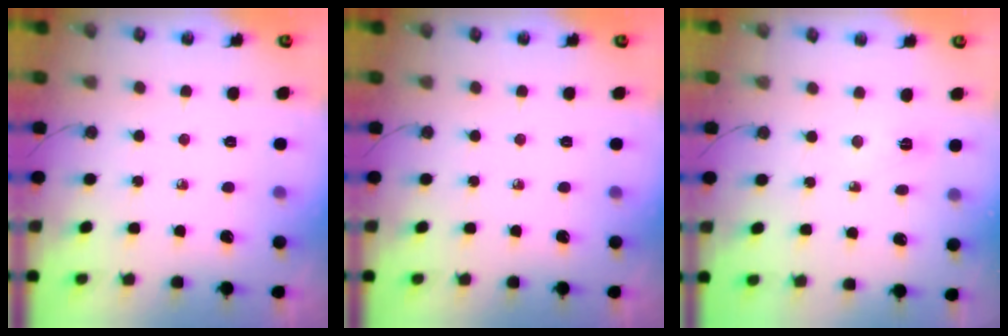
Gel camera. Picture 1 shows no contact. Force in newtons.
{"total": 0.0}
{"total": 3.1, "press": 3.1, "slide": 0.6}